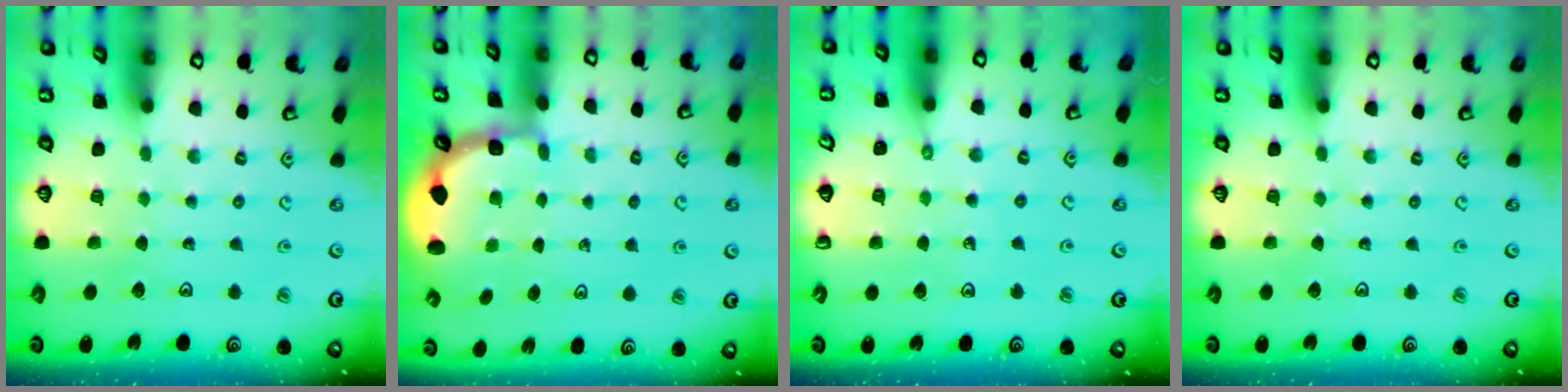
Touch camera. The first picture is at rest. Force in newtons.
{"total": 1.8, "press": 1.4, "slide": 1.1}
{"total": 3.4, "press": 3.2, "slide": 1.4}
{"total": 0.0}